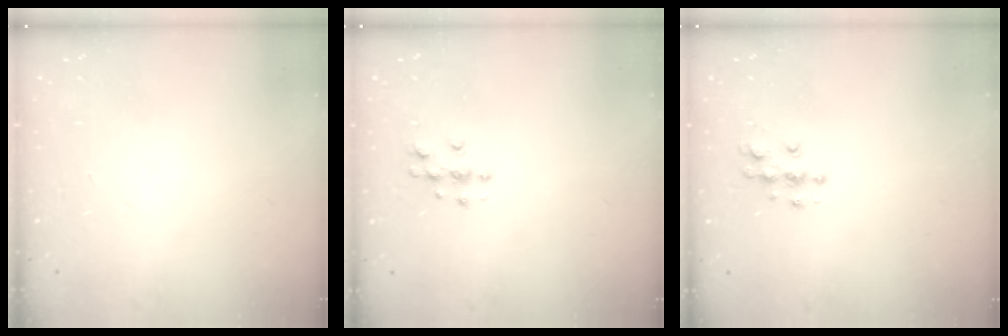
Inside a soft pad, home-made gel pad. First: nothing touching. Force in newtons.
{"total": 3.7, "press": 3.7, "slide": 0.2}
{"total": 5.8, "press": 5.8, "slide": 0.2}